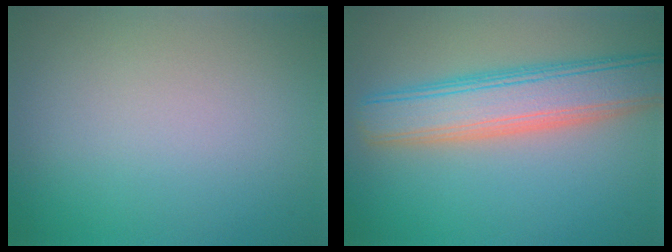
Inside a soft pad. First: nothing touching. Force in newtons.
{"total": 7.0, "press": 7.0, "slide": 0.6}